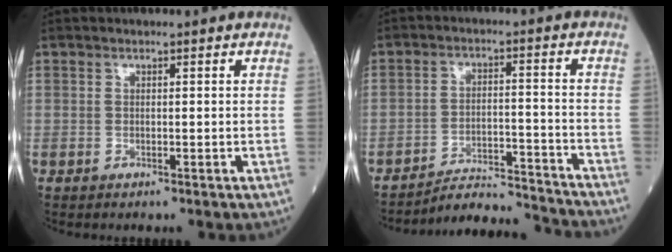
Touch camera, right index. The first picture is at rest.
{"total": 9.8, "force": [-9.8, -0.7, 0.0], "torque": [0.002, 0.018, -0.158]}